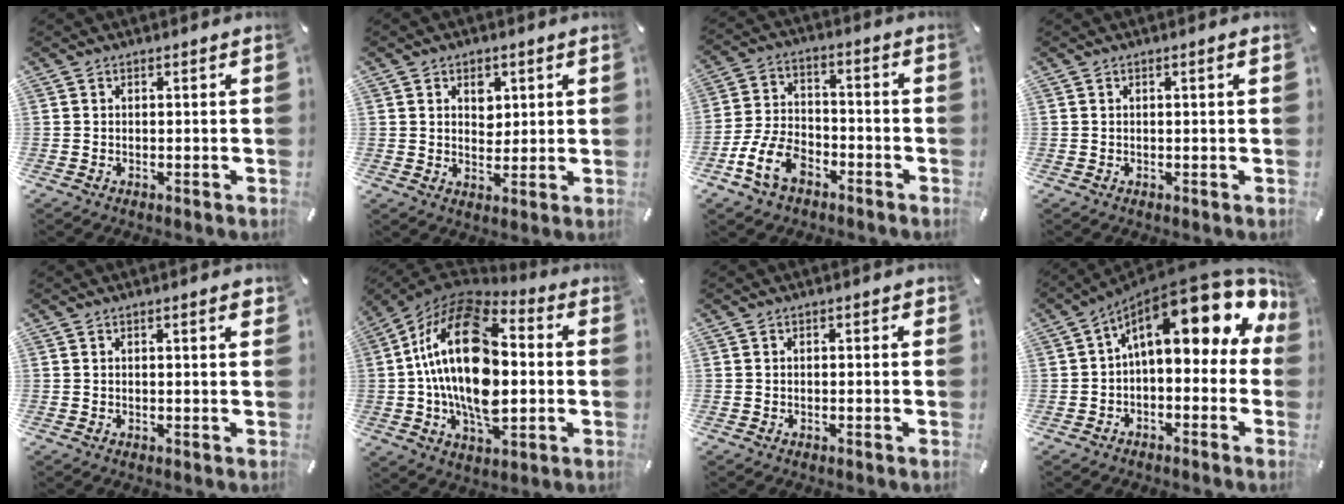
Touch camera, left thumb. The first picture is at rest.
{"total": 4.5, "force": [1.7, 3.8, 1.8], "torque": [-0.006, -0.008, 0.022]}
{"total": 11.0, "force": [-5.8, 7.4, 5.9], "torque": [-0.131, 0.031, -0.106]}
{"total": 1.3, "force": [0.2, 0.2, 1.3], "torque": [-0.023, 0.001, 0.003]}
{"total": 1.9, "force": [0.6, 0.3, 1.8], "torque": [-0.027, 0.001, 0.007]}
{"total": 25.0, "force": [0.3, 14.7, 20.2], "torque": [-0.405, 0.005, 0.001]}
{"total": 0.6, "force": [-0.2, 0.4, 0.5], "torque": [-0.009, 0.001, -0.005]}
{"total": 17.7, "force": [7.7, 7.2, 14.2], "torque": [-0.206, -0.068, 0.126]}